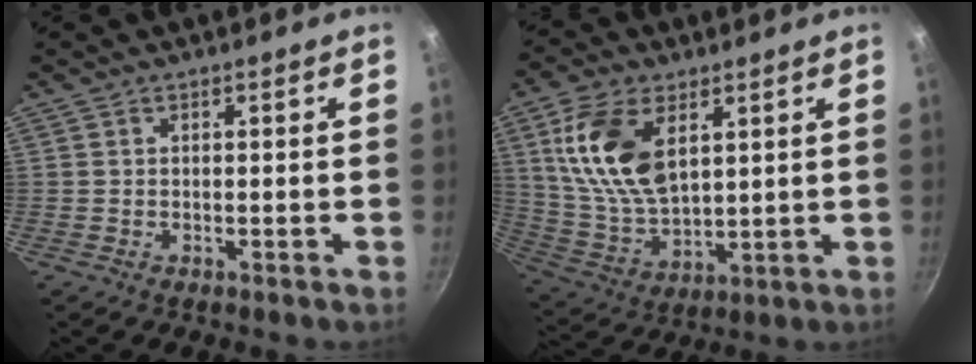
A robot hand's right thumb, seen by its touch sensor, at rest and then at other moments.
{"total": 15.8, "force": [5.5, 8.9, 11.9], "torque": [-0.216, -0.021, 0.118]}